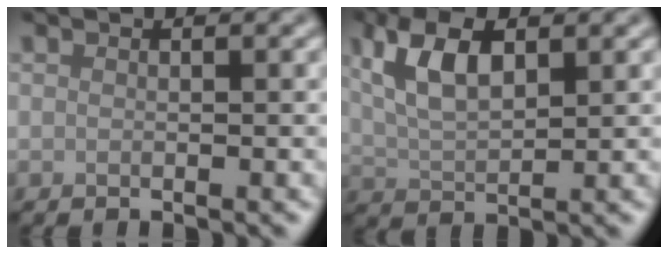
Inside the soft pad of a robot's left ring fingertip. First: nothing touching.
{"total": 5.7, "force": [2.1, 2.7, 4.6], "torque": [-0.096, 0.010, 0.038]}